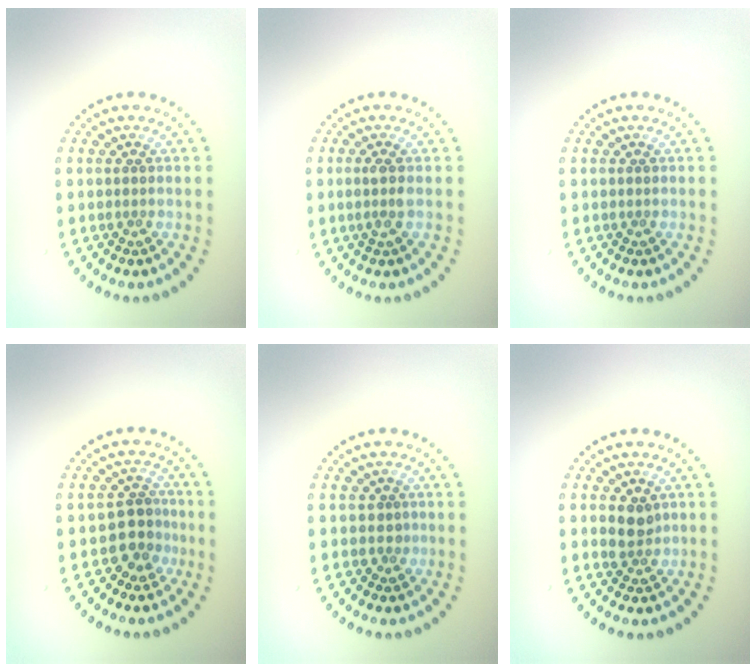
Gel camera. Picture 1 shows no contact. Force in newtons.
{"total": 1.4, "press": 1.2, "slide": 0.8}
{"total": 0.0}
{"total": 2.6, "press": 2.2, "slide": 1.3}
{"total": 0.7, "press": 0.4, "slide": 0.6}
{"total": 2.0, "press": 1.9, "slide": 0.7}